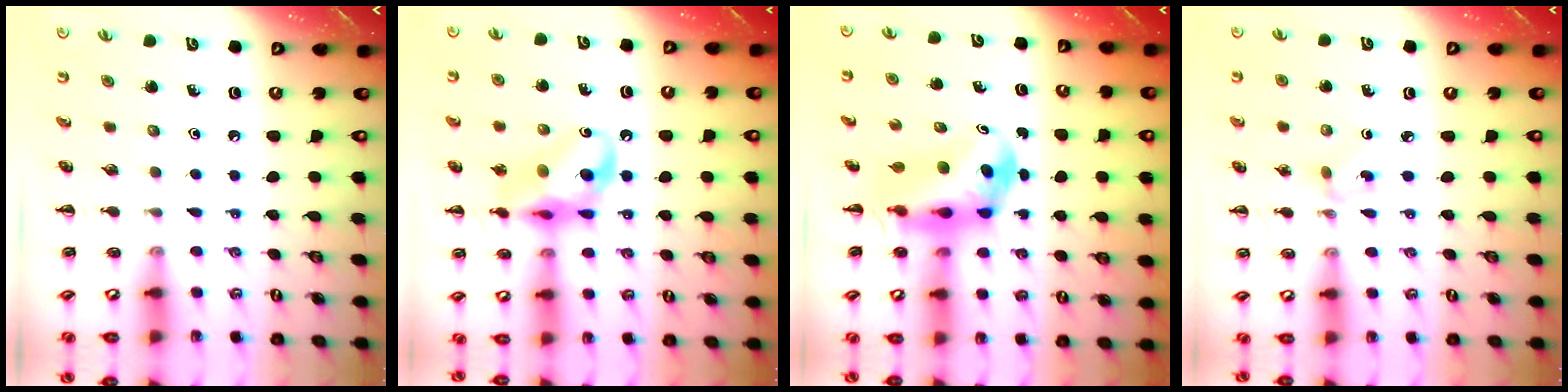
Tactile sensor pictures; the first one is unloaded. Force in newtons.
{"total": 14.3, "press": 14.0, "slide": 3.1}
{"total": 6.4, "press": 6.2, "slide": 1.5}
{"total": 3.3, "press": 3.1, "slide": 1.3}